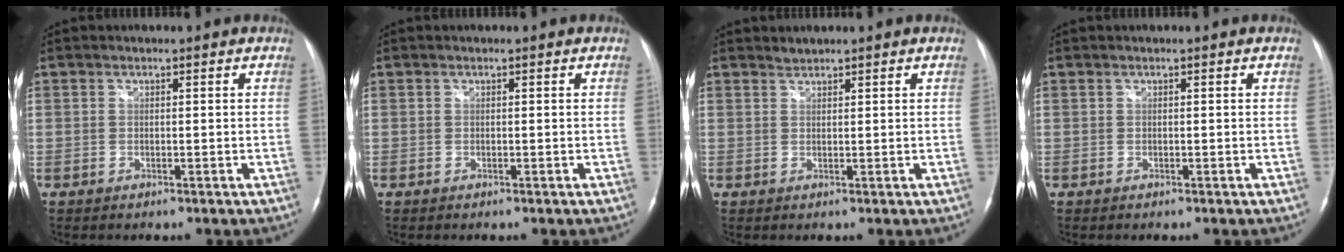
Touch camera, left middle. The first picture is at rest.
{"total": 0.0}
{"total": 1.0, "force": [1.0, 0.2, -0.1], "torque": [0.000, 0.001, 0.018]}
{"total": 0.0}